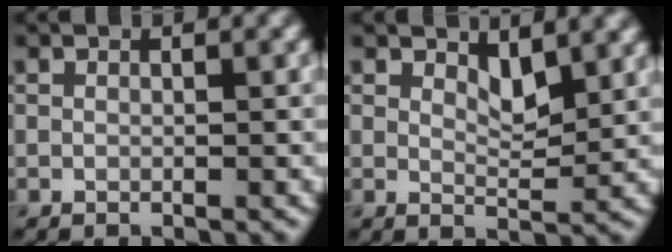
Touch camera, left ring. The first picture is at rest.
{"total": 2.5, "force": [1.6, 0.9, 1.7], "torque": [-0.031, -0.009, 0.028]}